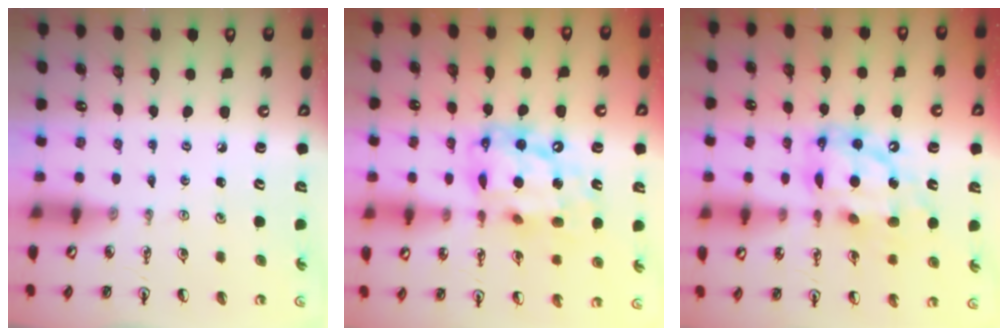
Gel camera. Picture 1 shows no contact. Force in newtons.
{"total": 16.3, "press": 16.2, "slide": 1.2}
{"total": 15.4, "press": 15.3, "slide": 1.8}